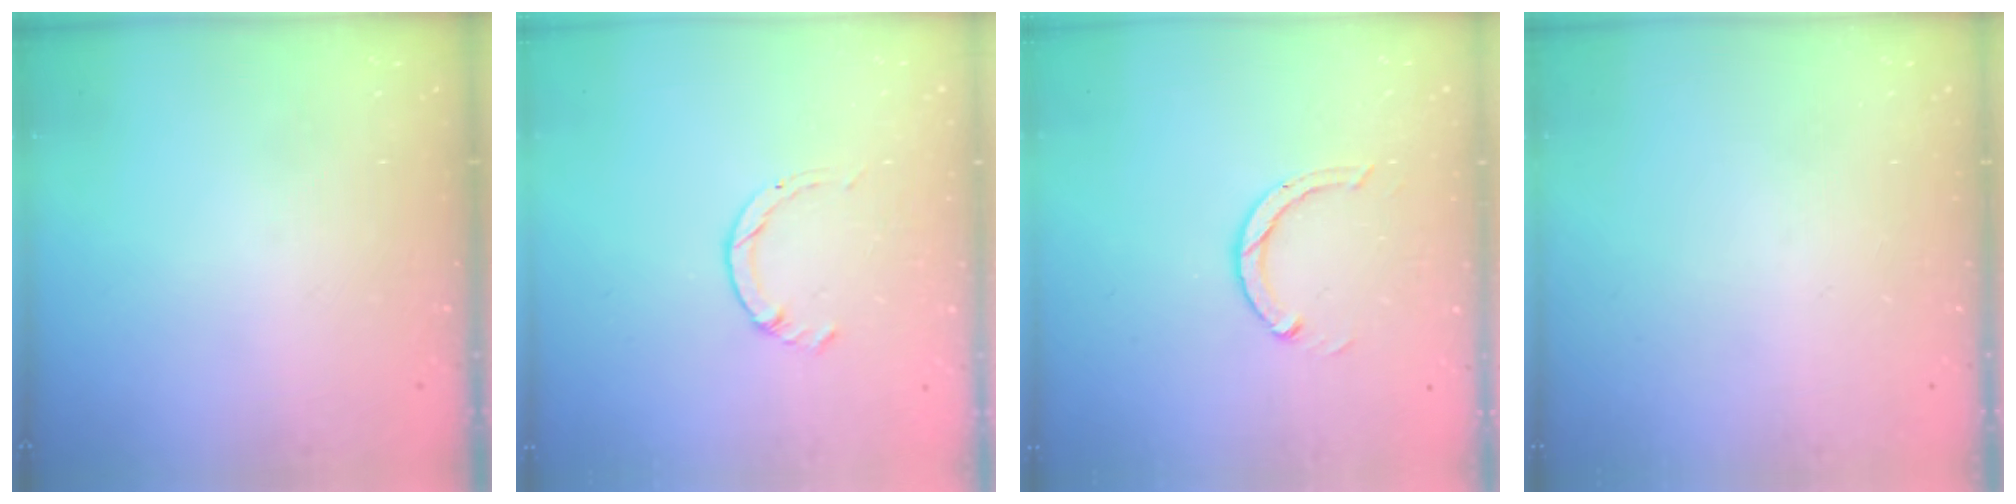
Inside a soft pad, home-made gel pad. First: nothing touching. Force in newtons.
{"total": 1.4, "press": 1.4, "slide": 0.2}
{"total": 3.0, "press": 3.0, "slide": 0.3}
{"total": 0.0}